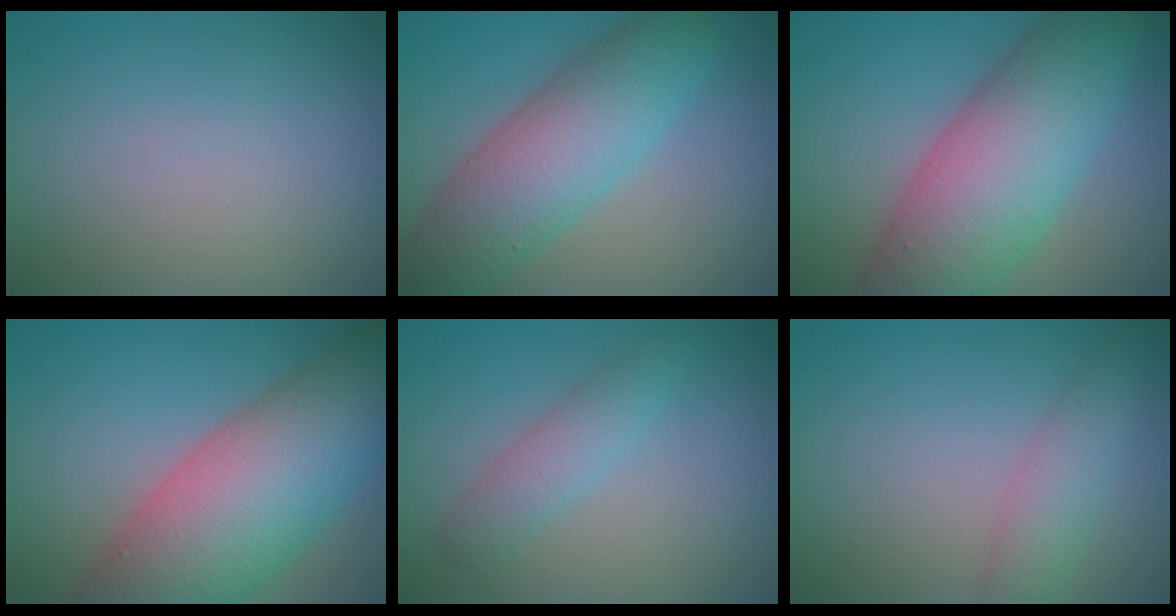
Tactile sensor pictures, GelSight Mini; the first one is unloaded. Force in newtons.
{"total": 8.2, "press": 8.2, "slide": 0.2}
{"total": 11.3, "press": 11.2, "slide": 0.4}
{"total": 13.1, "press": 13.1, "slide": 0.6}
{"total": 2.4, "press": 2.4, "slide": 0.1}
{"total": 2.6, "press": 2.6, "slide": 0.0}